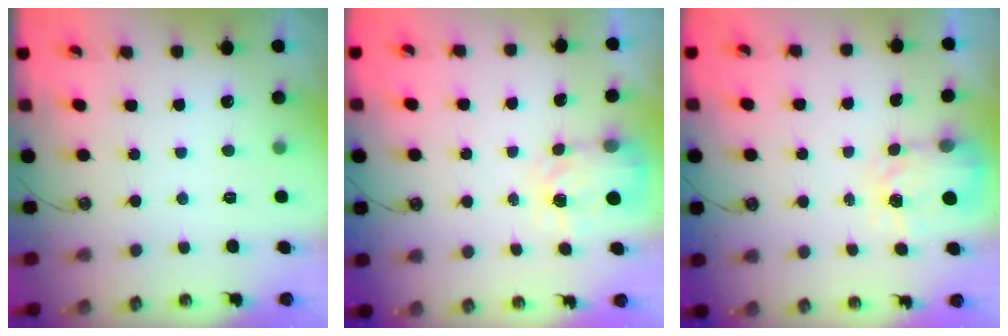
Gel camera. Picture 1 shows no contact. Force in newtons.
{"total": 3.9, "press": 3.9, "slide": 0.7}
{"total": 3.7, "press": 3.6, "slide": 0.6}